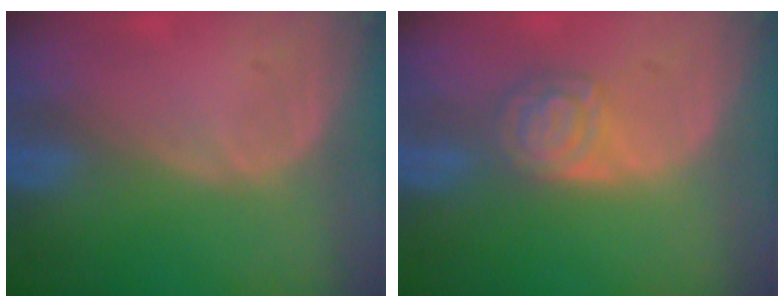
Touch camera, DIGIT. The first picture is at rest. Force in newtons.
{"total": 5.3, "press": 4.6, "slide": 2.6}